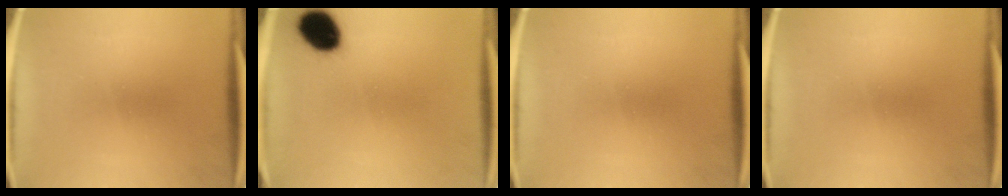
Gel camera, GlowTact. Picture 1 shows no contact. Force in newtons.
{"total": 9.8}
{"total": 0.0}
{"total": 0.0}